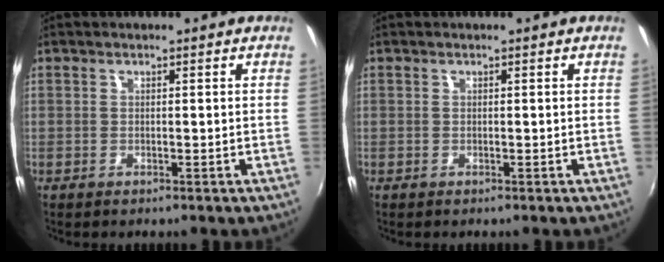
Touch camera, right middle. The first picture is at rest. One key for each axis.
{"total": 0.0}